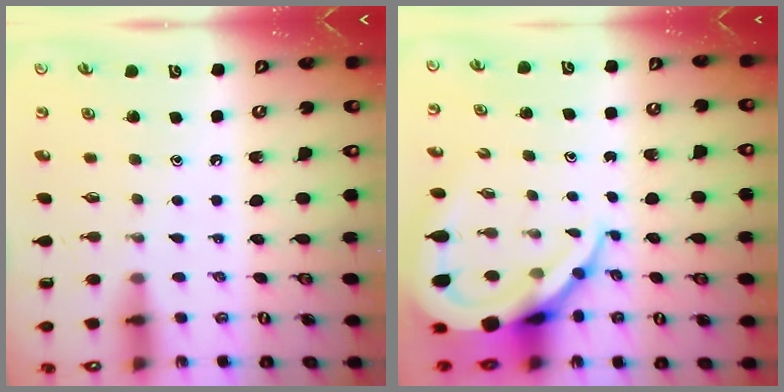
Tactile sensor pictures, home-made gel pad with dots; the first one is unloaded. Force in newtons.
{"total": 13.1, "press": 13.1, "slide": 1.5}